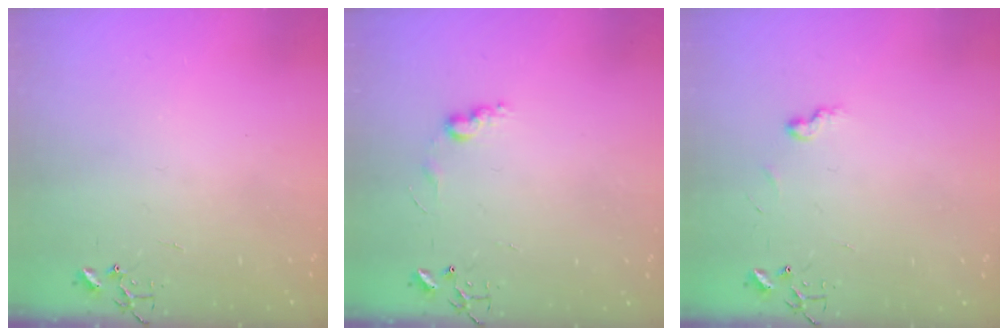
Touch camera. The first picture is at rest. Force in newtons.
{"total": 6.6, "press": 6.6, "slide": 0.3}
{"total": 5.3, "press": 5.2, "slide": 0.7}